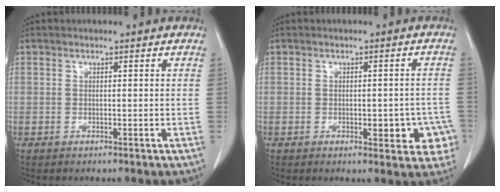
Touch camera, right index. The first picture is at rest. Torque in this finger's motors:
{"motor_torque": [0.11, 0.08, 0.07, 0.04]}